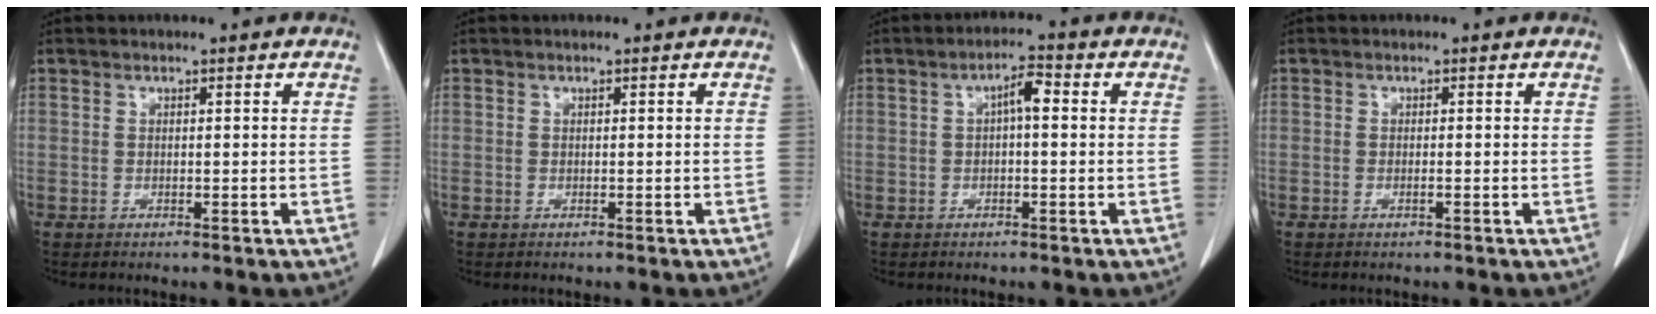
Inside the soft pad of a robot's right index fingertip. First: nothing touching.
{"total": 0.0}
{"total": 4.0, "force": [0.5, 1.4, 3.7], "torque": [-0.061, 0.019, 0.005]}
{"total": 0.6, "force": [-0.3, 0.0, 0.5], "torque": [-0.013, -0.001, -0.002]}